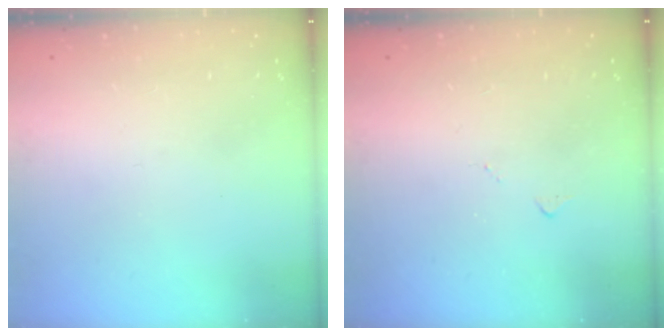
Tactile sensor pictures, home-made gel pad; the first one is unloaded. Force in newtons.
{"total": 4.7, "press": 4.6, "slide": 0.7}